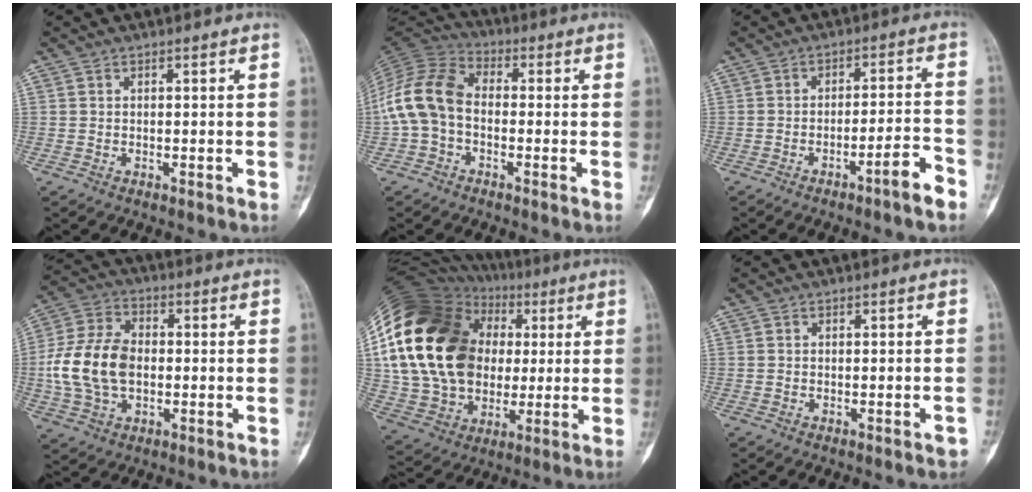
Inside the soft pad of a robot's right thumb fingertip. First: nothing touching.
{"total": 11.5, "force": [-1.5, 8.0, 8.1], "torque": [-0.159, 0.034, -0.042]}
{"total": 6.7, "force": [-4.3, 0.6, 5.1], "torque": [-0.078, 0.041, -0.064]}
{"total": 14.0, "force": [-1.1, 9.4, 10.4], "torque": [-0.198, 0.024, -0.021]}
{"total": 29.1, "force": [4.0, 21.8, 18.8], "torque": [-0.345, 0.033, 0.083]}
{"total": 1.1, "force": [-0.7, 0.2, 0.9], "torque": [-0.009, 0.005, -0.009]}